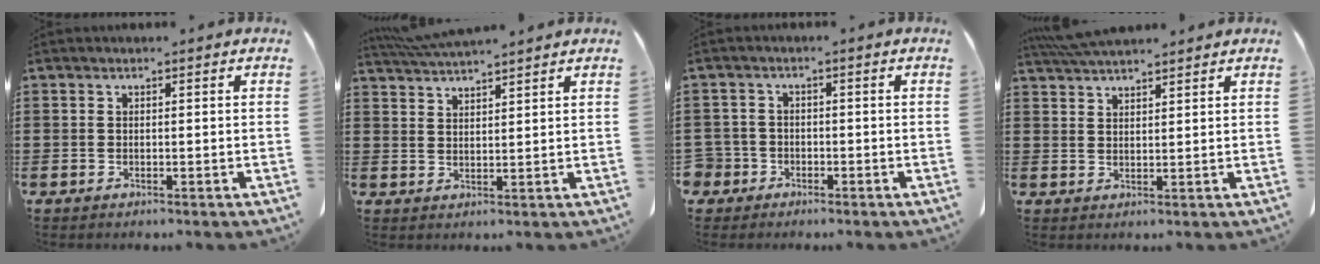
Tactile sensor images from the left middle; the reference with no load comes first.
{"total": 4.4, "force": [4.1, 0.1, 1.4], "torque": [-0.040, -0.010, 0.077]}
{"total": 2.6, "force": [-1.4, 2.1, 0.5], "torque": [-0.032, -0.005, -0.034]}
{"total": 4.5, "force": [4.2, 0.6, 1.6], "torque": [-0.043, -0.005, 0.080]}